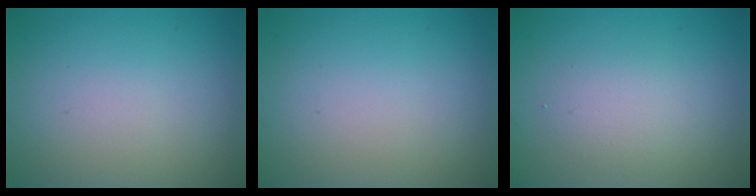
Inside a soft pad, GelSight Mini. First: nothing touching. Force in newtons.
{"total": 0.0}
{"total": 2.0, "press": 2.0, "slide": 0.2}